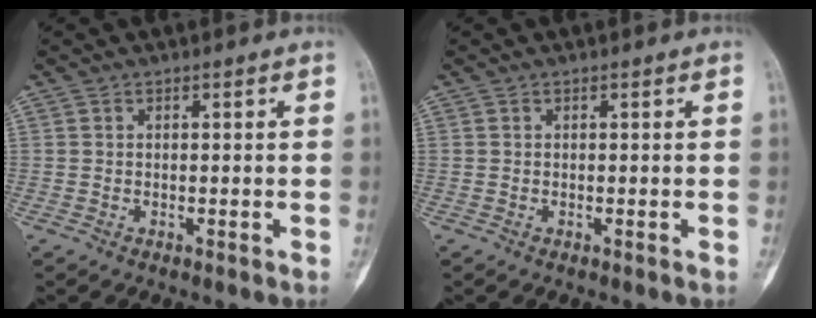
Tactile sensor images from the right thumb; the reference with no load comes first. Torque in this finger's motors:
{"motor_torque": [-0.47, 0.13, -0.26, 0.01, 0.04]}